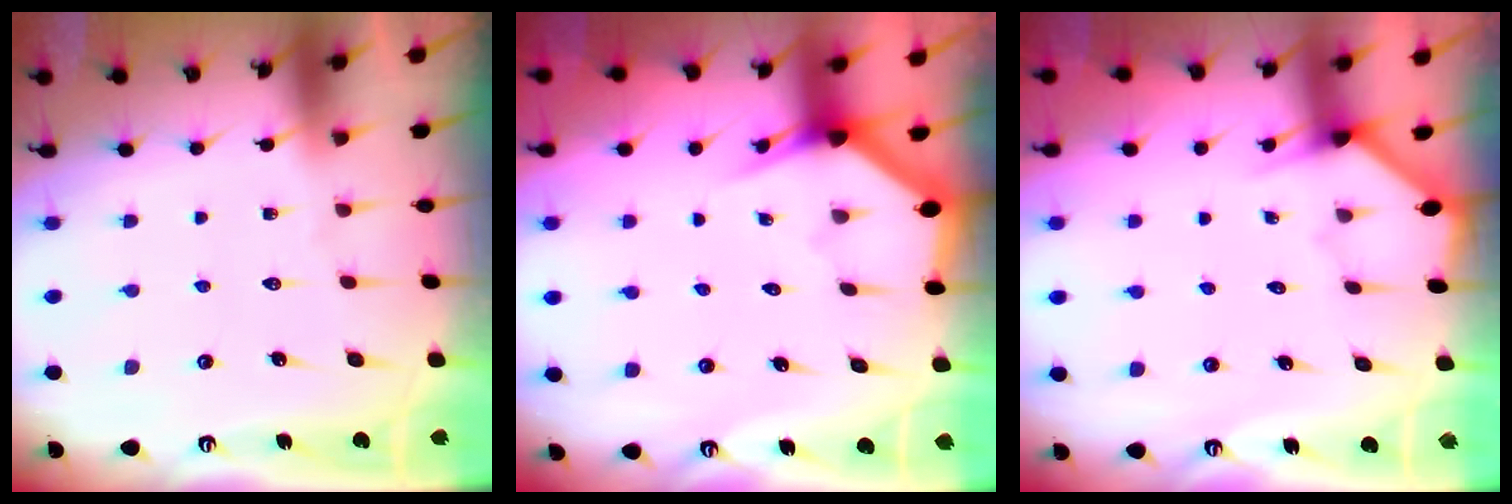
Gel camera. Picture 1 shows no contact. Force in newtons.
{"total": 2.8, "press": 2.8, "slide": 0.1}
{"total": 1.9, "press": 1.9, "slide": 0.1}